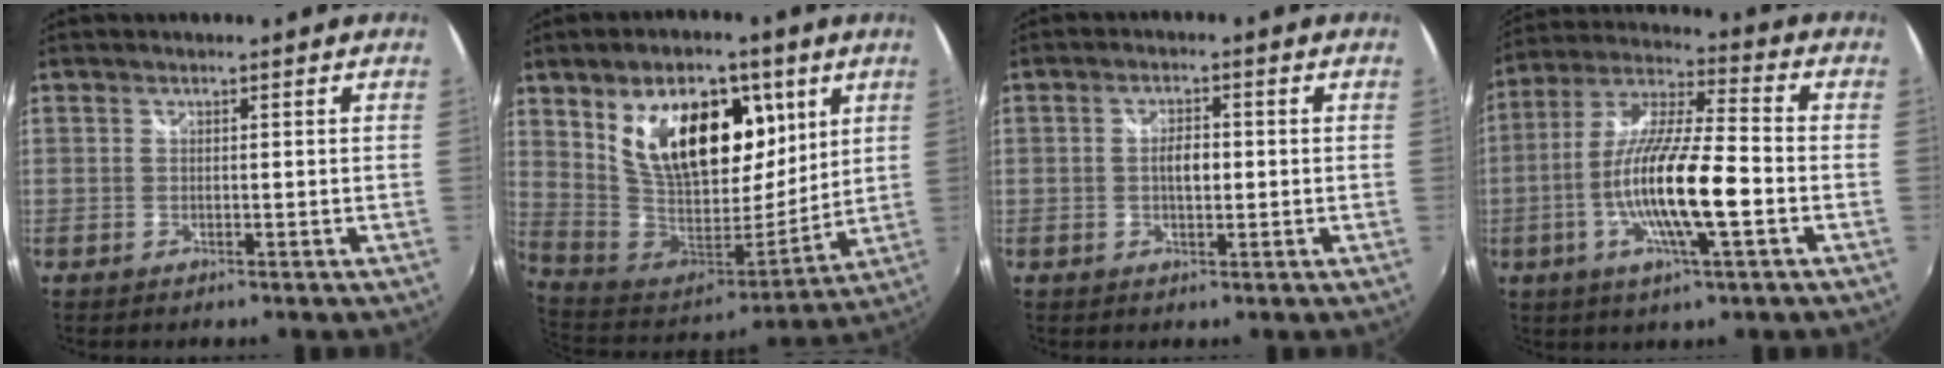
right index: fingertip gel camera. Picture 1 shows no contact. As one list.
[{"total": 23.6, "force": [8.8, 13.2, 17.5], "torque": [-0.320, 0.014, 0.167]}, {"total": 3.4, "force": [-0.2, 1.7, 2.9], "torque": [-0.050, 0.004, -0.005]}, {"total": 16.5, "force": [-4.3, 2.6, 15.7], "torque": [-0.302, -0.009, -0.083]}]